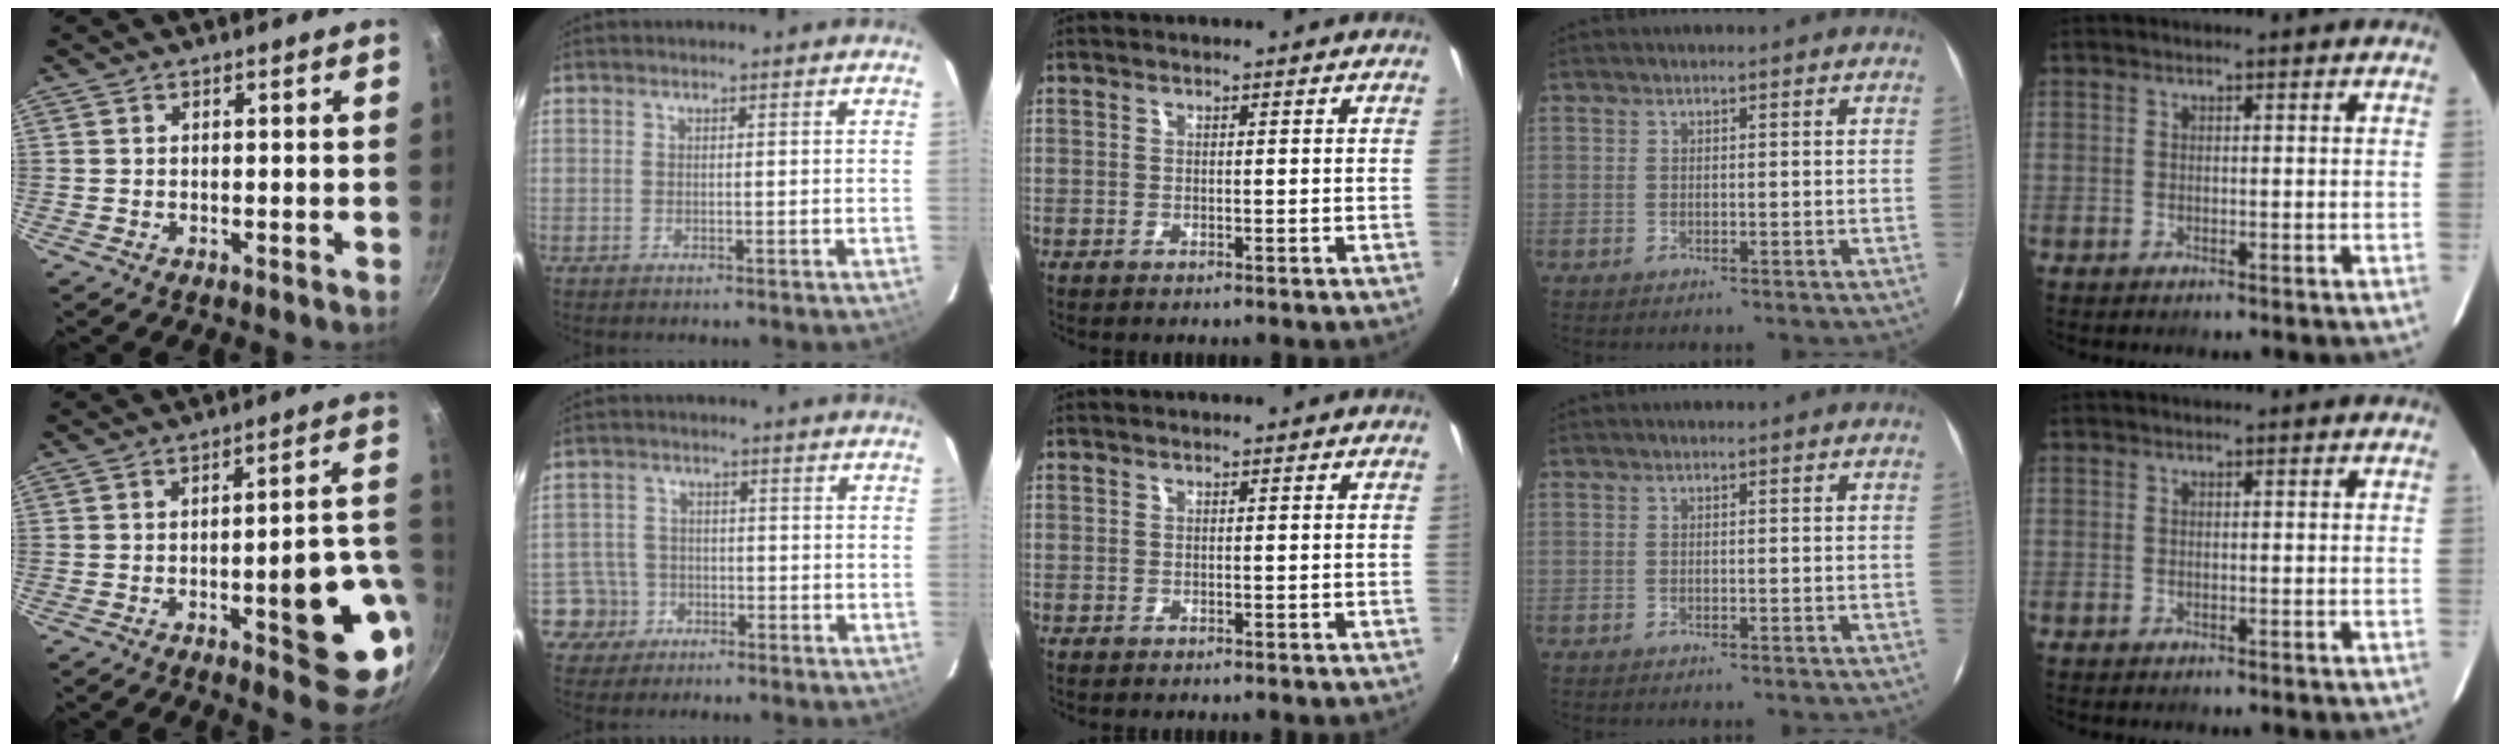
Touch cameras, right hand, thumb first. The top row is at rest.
{"thumb": {"total": 15.9, "force": [-3.9, 5.2, 14.5], "torque": [-0.135, 0.025, -0.050]}, "index": {"total": 5.2, "force": [-2.4, 4.6, -0.2], "torque": [-0.007, 0.020, -0.045]}}